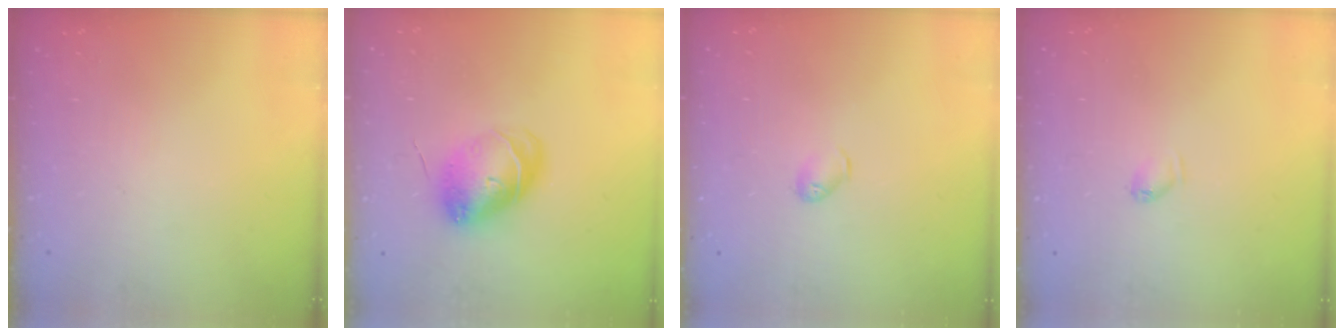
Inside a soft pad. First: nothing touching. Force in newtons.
{"total": 8.6, "press": 8.5, "slide": 0.7}
{"total": 4.6, "press": 4.6, "slide": 0.8}
{"total": 4.4, "press": 4.4, "slide": 0.8}